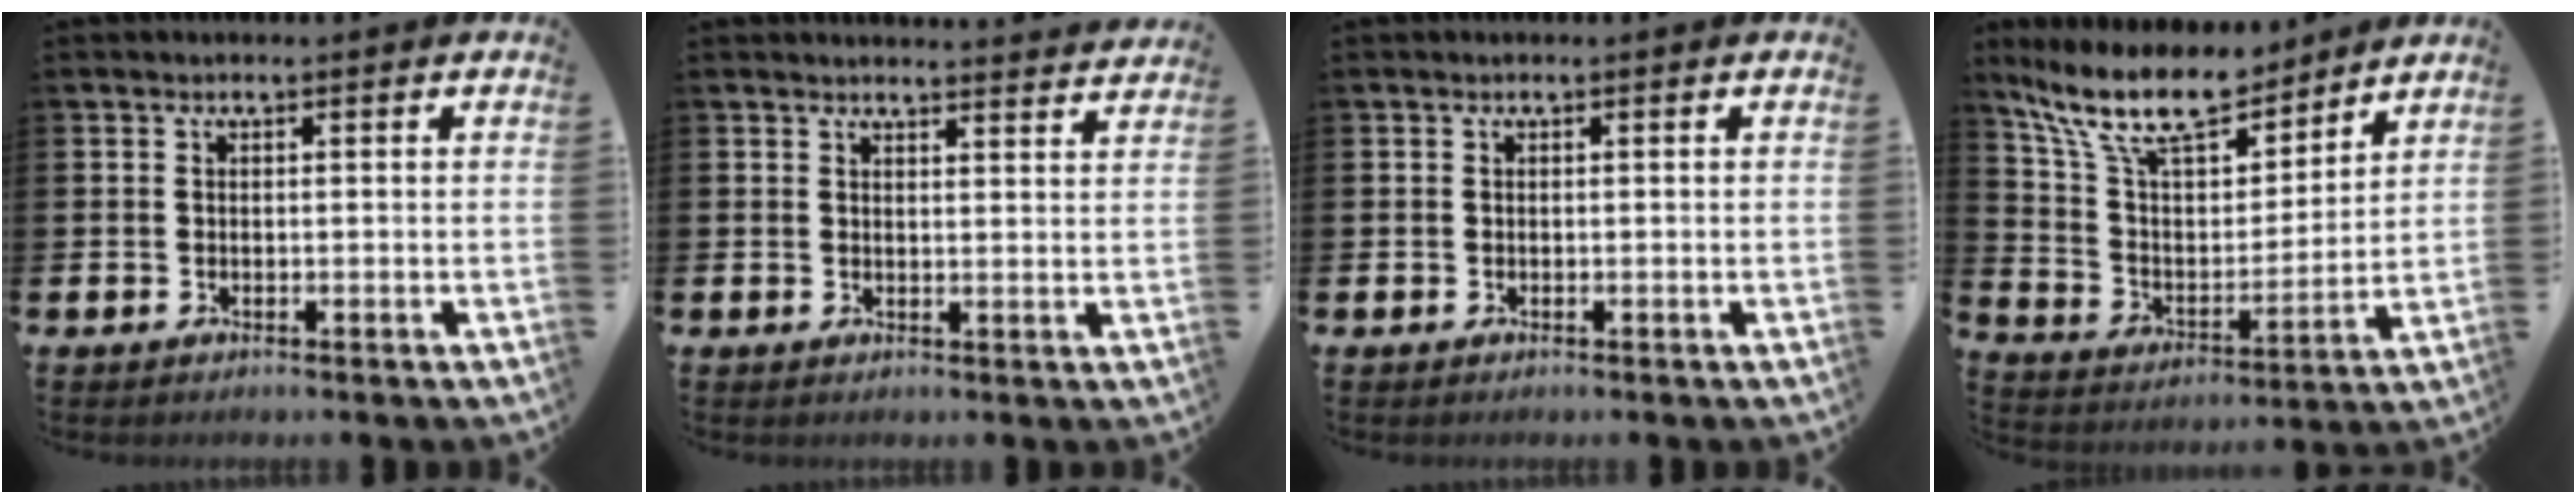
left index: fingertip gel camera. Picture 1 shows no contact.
{"total": 3.0, "force": [3.0, -0.1, -0.2], "torque": [0.009, -0.023, 0.051]}
{"total": 0.0}
{"total": 12.4, "force": [10.5, 3.8, 5.3], "torque": [-0.146, -0.053, 0.190]}